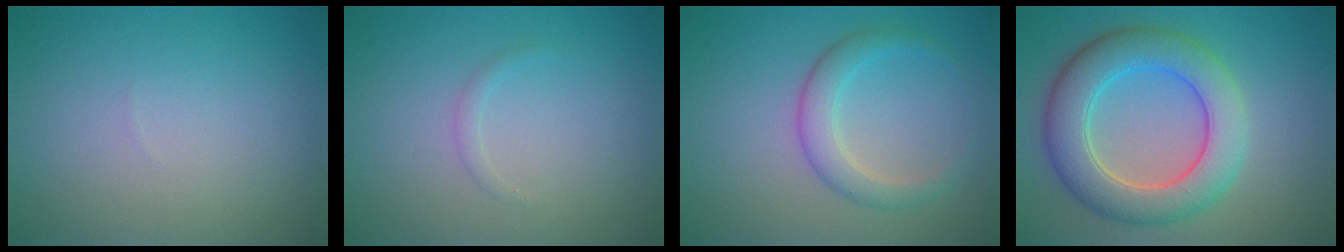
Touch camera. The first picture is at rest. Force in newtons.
{"total": 0.7, "press": 0.7, "slide": 0.0}
{"total": 2.7, "press": 2.7, "slide": 0.1}
{"total": 7.4, "press": 7.4, "slide": 0.4}